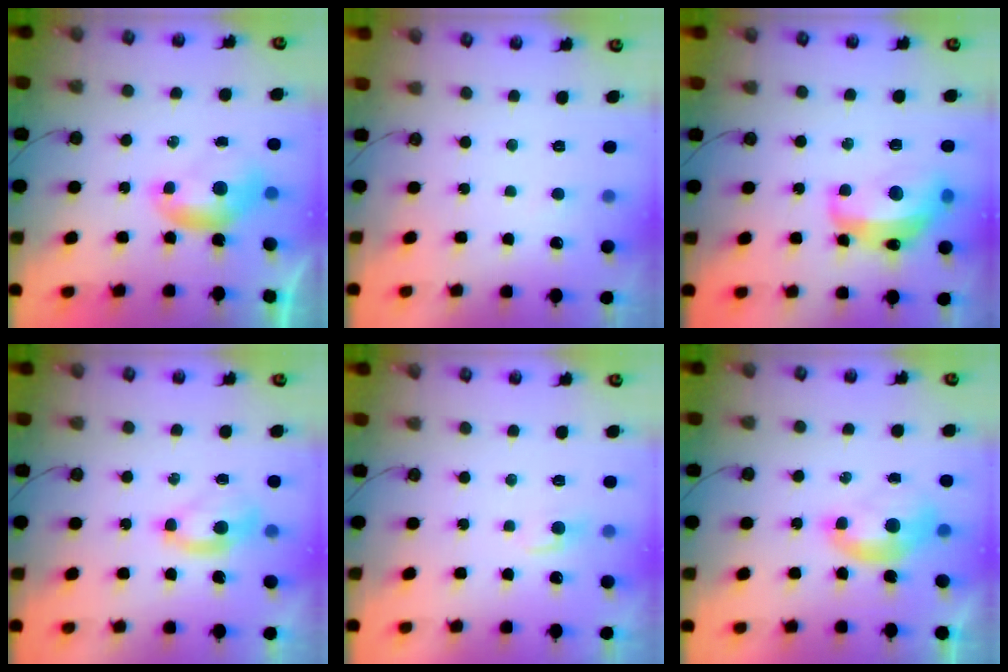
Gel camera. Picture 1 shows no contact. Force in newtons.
{"total": 2.3, "press": 2.3, "slide": 0.4}
{"total": 9.5, "press": 9.4, "slide": 0.9}
{"total": 2.1, "press": 2.0, "slide": 0.7}
{"total": 0.0}
{"total": 1.7, "press": 1.5, "slide": 0.7}